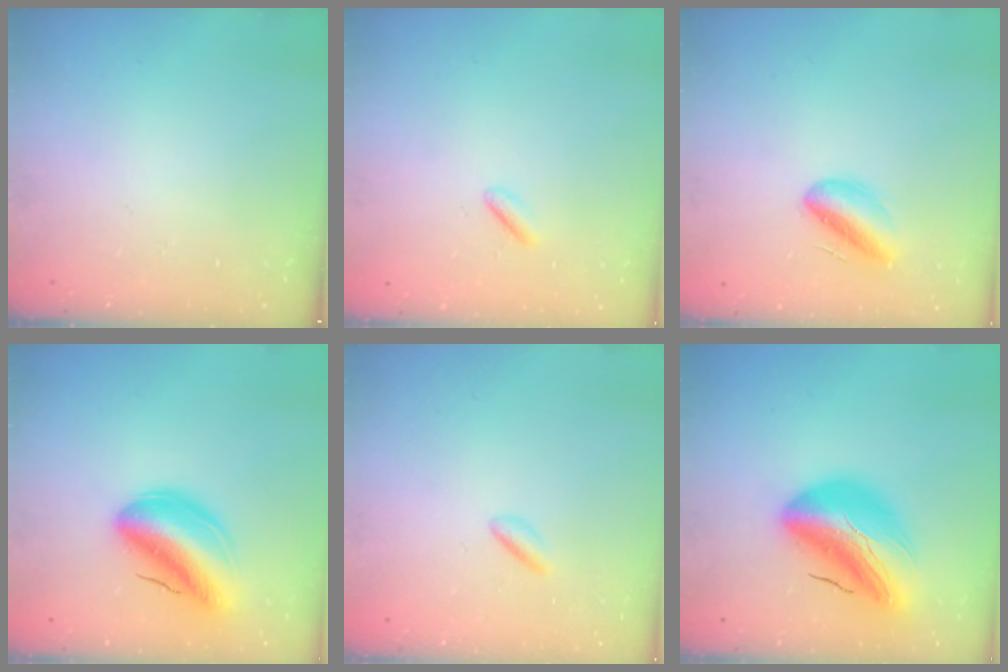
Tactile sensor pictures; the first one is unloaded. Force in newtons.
{"total": 0.7, "press": 0.3, "slide": 0.6}
{"total": 8.1, "press": 7.8, "slide": 2.4}
{"total": 16.1, "press": 15.5, "slide": 4.5}
{"total": 1.5, "press": 1.3, "slide": 0.6}
{"total": 21.8, "press": 21.0, "slide": 5.8}